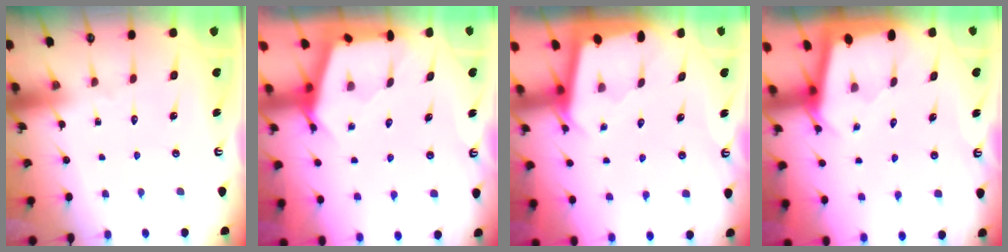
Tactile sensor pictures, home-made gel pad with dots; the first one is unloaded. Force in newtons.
{"total": 2.7, "press": 2.7, "slide": 0.3}
{"total": 1.7, "press": 1.7, "slide": 0.1}
{"total": 2.0, "press": 2.0, "slide": 0.1}